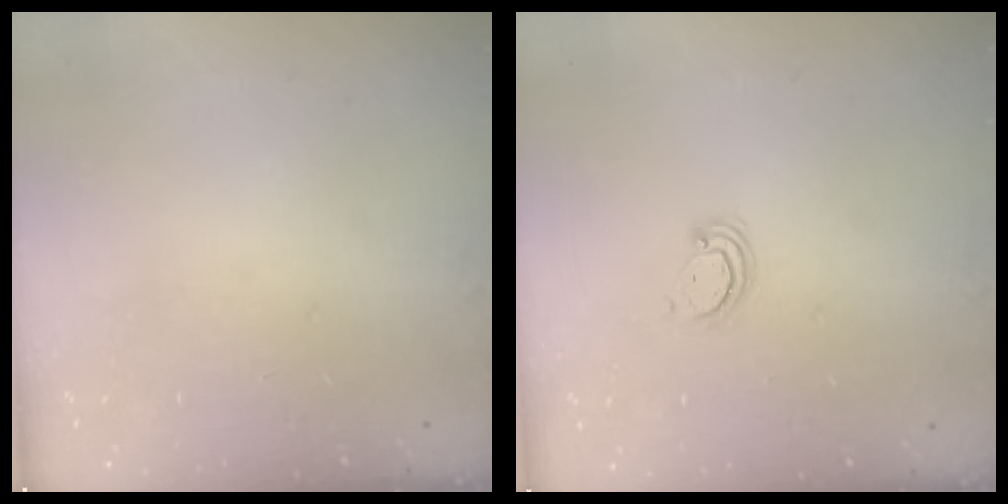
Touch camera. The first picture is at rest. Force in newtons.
{"total": 3.2, "press": 3.2, "slide": 0.3}